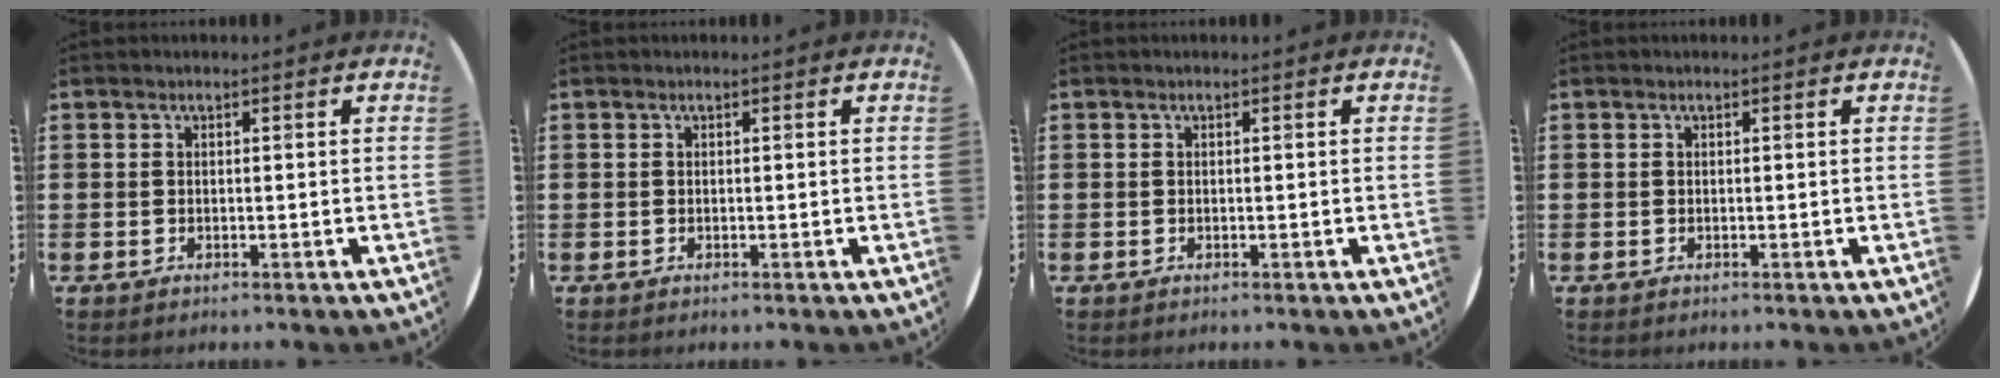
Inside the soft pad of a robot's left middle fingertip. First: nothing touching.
{"total": 0.0}
{"total": 0.0}
{"total": 0.0}